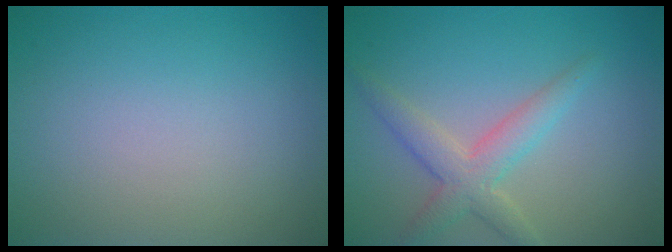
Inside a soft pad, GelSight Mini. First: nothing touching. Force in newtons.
{"total": 3.4, "press": 3.4, "slide": 0.2}